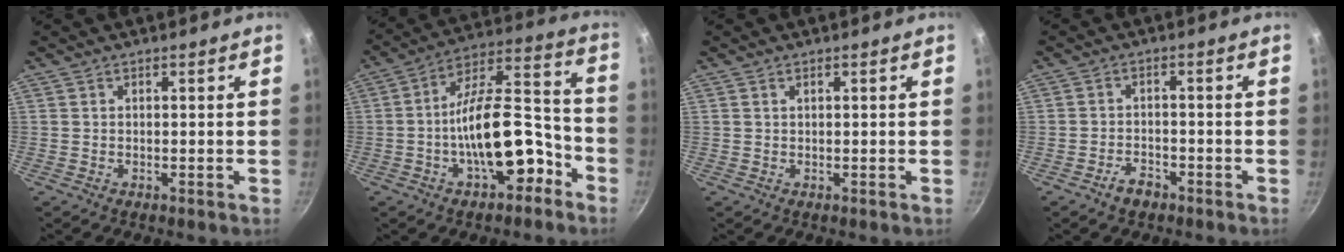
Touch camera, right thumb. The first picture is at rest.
{"total": 17.7, "force": [-6.5, 8.2, 14.3], "torque": [-0.183, 0.077, -0.100]}
{"total": 0.5, "force": [0.3, 0.3, 0.3], "torque": [-0.005, 0.002, 0.006]}
{"total": 3.5, "force": [-2.4, 1.9, 1.6], "torque": [-0.019, 0.024, -0.038]}